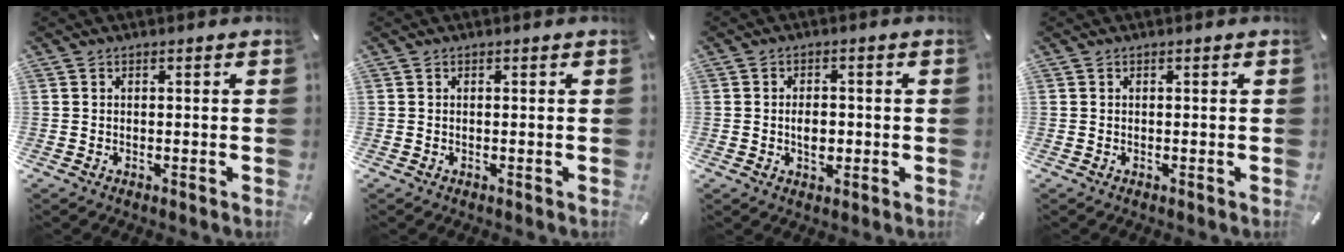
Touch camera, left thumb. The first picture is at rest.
{"total": 0.0}
{"total": 4.2, "force": [-0.6, 2.8, 3.1], "torque": [-0.048, 0.003, -0.011]}
{"total": 0.0}